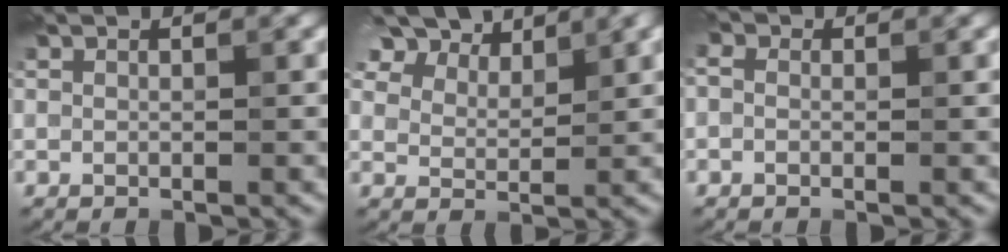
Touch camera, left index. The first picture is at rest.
{"total": 10.8, "force": [8.5, 4.6, 4.7], "torque": [-0.115, 0.009, 0.149]}
{"total": 1.9, "force": [0.2, 1.4, 1.1], "torque": [-0.021, 0.004, -0.015]}